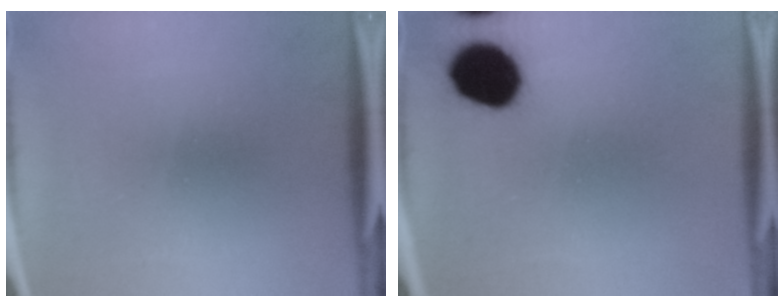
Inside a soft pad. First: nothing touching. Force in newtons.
{"total": 13.2}